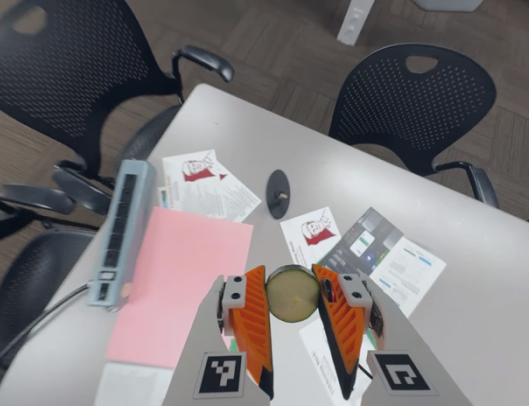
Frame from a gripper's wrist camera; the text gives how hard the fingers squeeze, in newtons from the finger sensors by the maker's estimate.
{"total": 12.1, "left": 12.0, "right": 12.3}